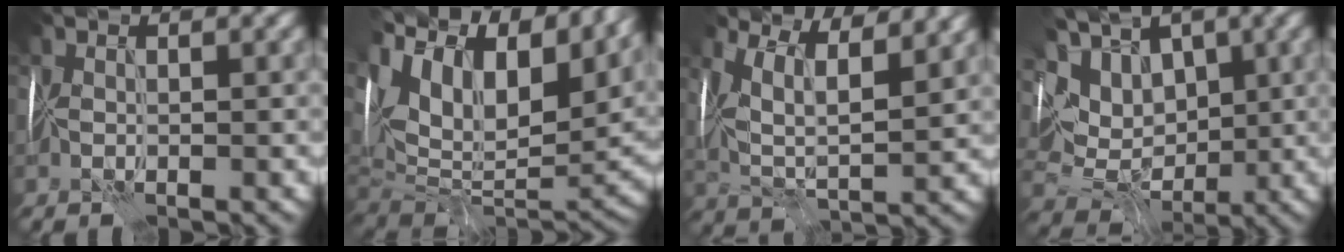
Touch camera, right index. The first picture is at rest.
{"total": 18.4, "force": [7.8, 10.4, 13.0], "torque": [-0.245, 0.047, 0.146]}
{"total": 8.1, "force": [5.1, 3.6, 5.2], "torque": [-0.091, 0.009, 0.080]}
{"total": 13.0, "force": [4.3, 9.5, 7.8], "torque": [-0.162, 0.031, 0.061]}